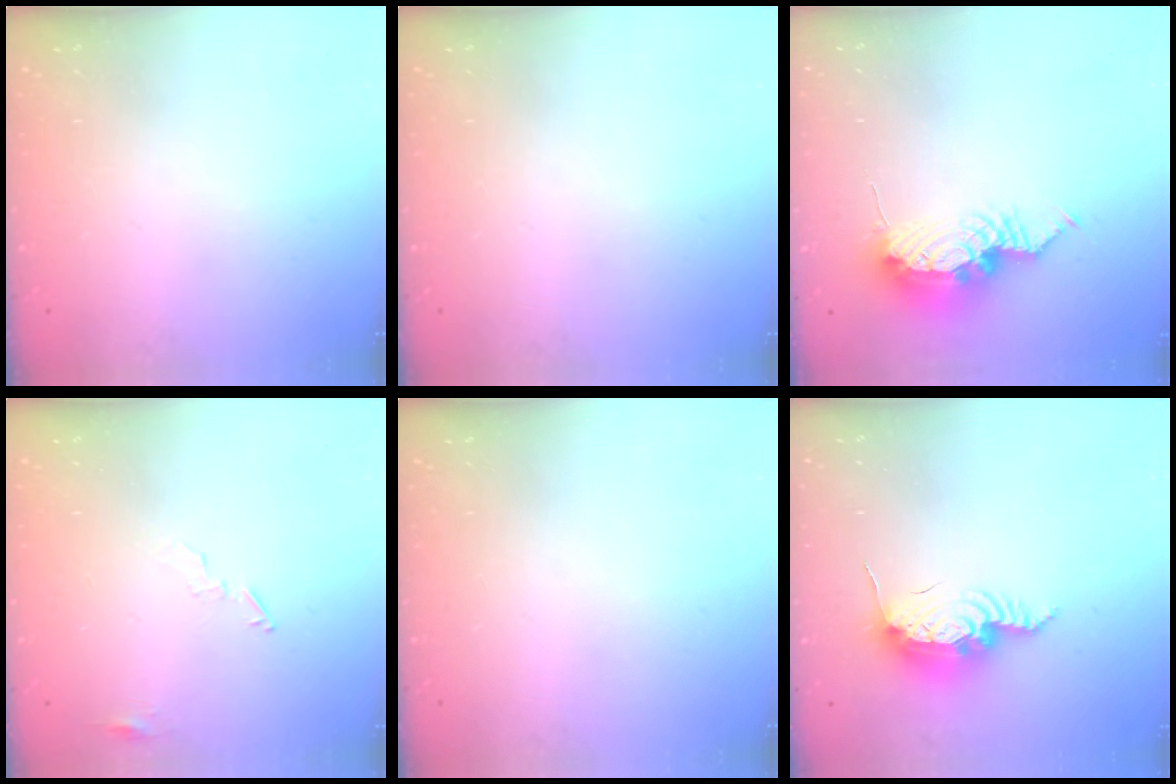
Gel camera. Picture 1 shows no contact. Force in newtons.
{"total": 0.0}
{"total": 11.6, "press": 11.3, "slide": 2.9}
{"total": 4.1, "press": 4.0, "slide": 0.2}
{"total": 0.0}
{"total": 15.0, "press": 14.9, "slide": 0.9}